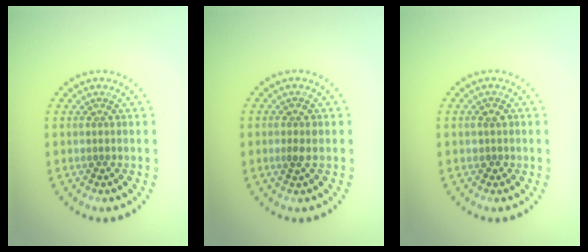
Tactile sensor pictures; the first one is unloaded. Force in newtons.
{"total": 1.2, "press": 1.1, "slide": 0.4}
{"total": 0.9, "press": 0.9, "slide": 0.3}